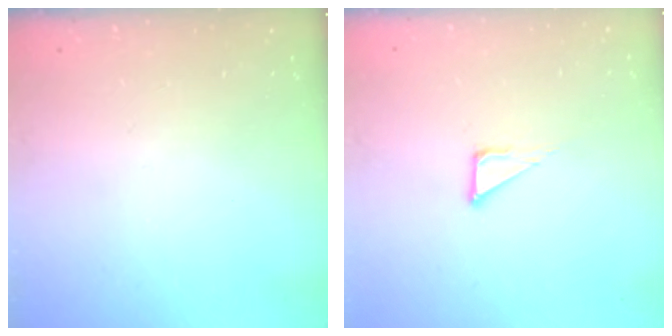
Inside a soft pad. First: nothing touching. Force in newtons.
{"total": 3.6, "press": 3.6, "slide": 0.3}